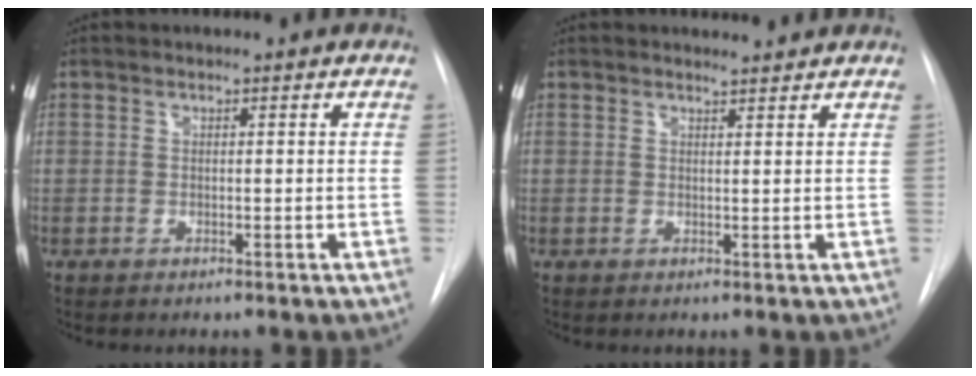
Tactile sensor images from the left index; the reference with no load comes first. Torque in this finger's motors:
{"motor_torque": [-0.16, -0.16, -0.09, -0.02]}